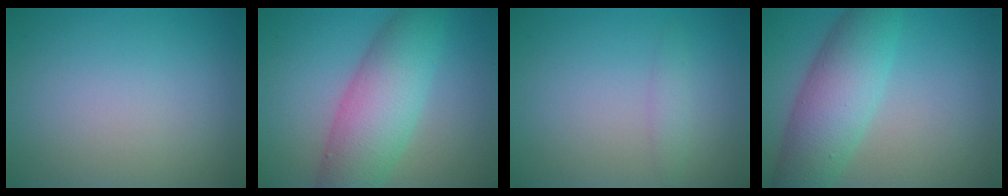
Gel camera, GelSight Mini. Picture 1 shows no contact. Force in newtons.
{"total": 7.6, "press": 7.6, "slide": 0.1}
{"total": 1.3, "press": 1.3, "slide": 0.0}
{"total": 7.1, "press": 7.1, "slide": 0.2}